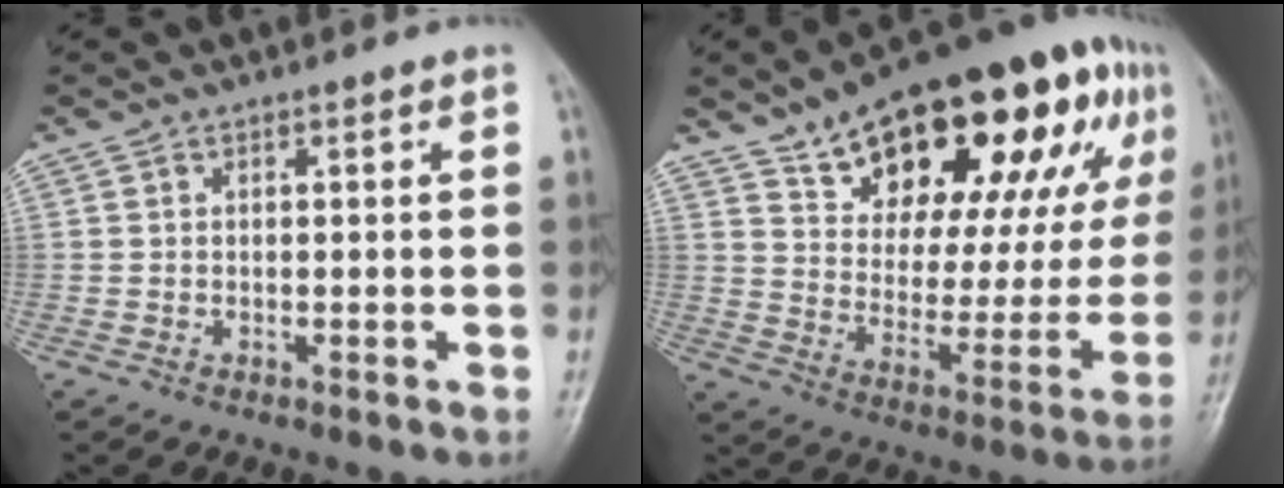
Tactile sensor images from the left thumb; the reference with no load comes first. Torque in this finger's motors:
{"motor_torque": [1.89, 2.03, 1.52, -1.25, 0.41]}